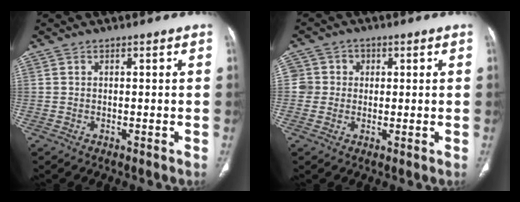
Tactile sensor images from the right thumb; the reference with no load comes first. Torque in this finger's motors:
{"motor_torque": [-0.20, 0.01, -0.02, 0.46, -0.03]}